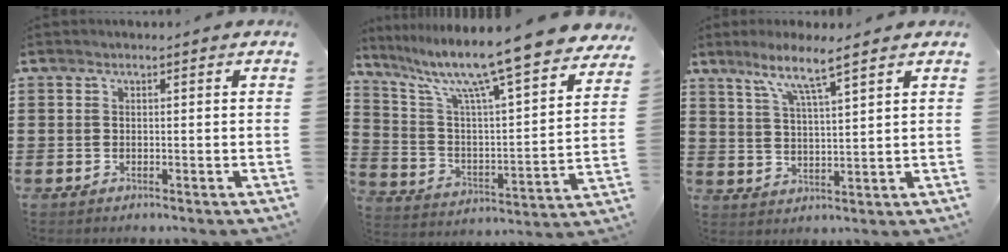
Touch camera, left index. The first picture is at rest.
{"total": 11.8, "force": [9.8, -0.2, 6.7], "torque": [-0.156, -0.076, 0.156]}
{"total": 6.0, "force": [4.6, -0.2, 3.9], "torque": [-0.090, -0.016, 0.078]}